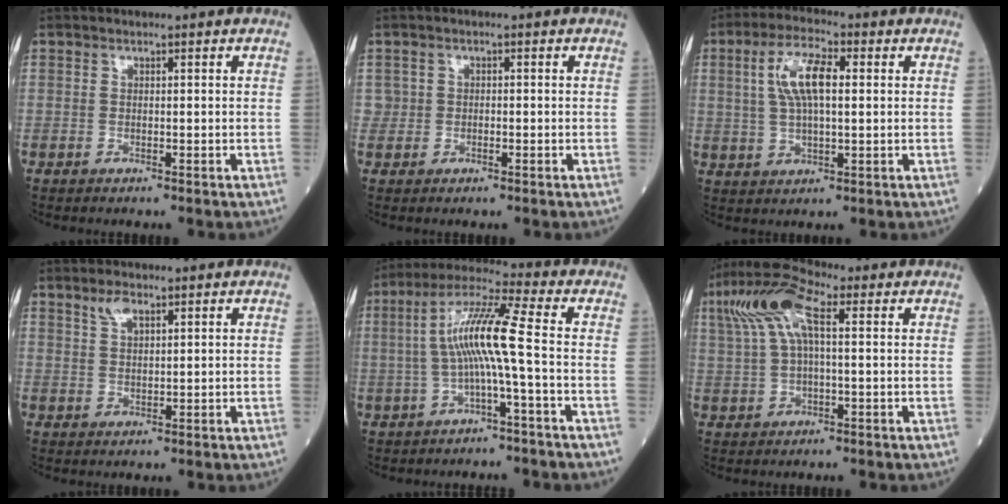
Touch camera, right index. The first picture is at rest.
{"total": 1.2, "force": [-0.1, 1.1, 0.2], "torque": [-0.001, 0.004, 0.000]}
{"total": 8.3, "force": [2.0, 2.5, 7.7], "torque": [-0.160, 0.015, 0.040]}
{"total": 2.7, "force": [1.9, 0.8, 1.7], "torque": [-0.038, 0.003, 0.042]}
{"total": 9.4, "force": [-0.6, -0.7, 9.4], "torque": [-0.184, 0.025, -0.013]}
{"total": 9.2, "force": [3.2, 2.7, 8.2], "torque": [-0.187, 0.040, 0.060]}